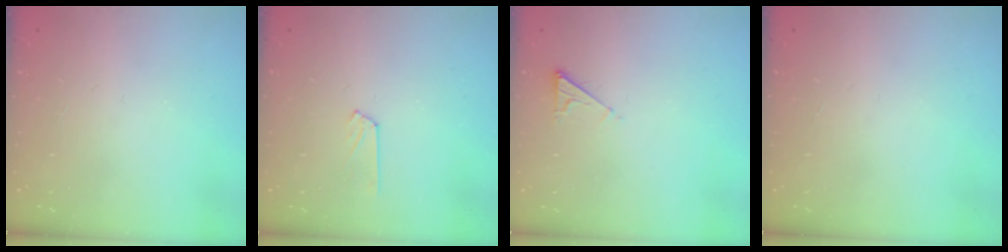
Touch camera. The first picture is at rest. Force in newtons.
{"total": 4.6, "press": 4.6, "slide": 0.5}
{"total": 2.9, "press": 2.9, "slide": 0.5}
{"total": 0.0}